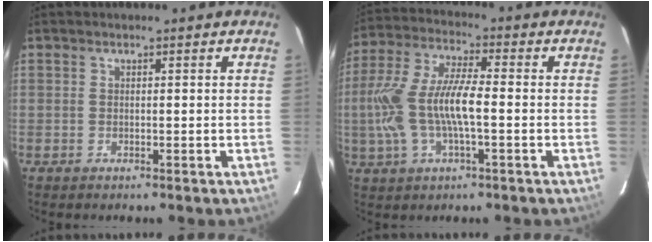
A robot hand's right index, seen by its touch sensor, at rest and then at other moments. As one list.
[{"total": 13.5, "force": [-2.0, 4.2, 12.7], "torque": [-0.267, 0.004, -0.039]}]